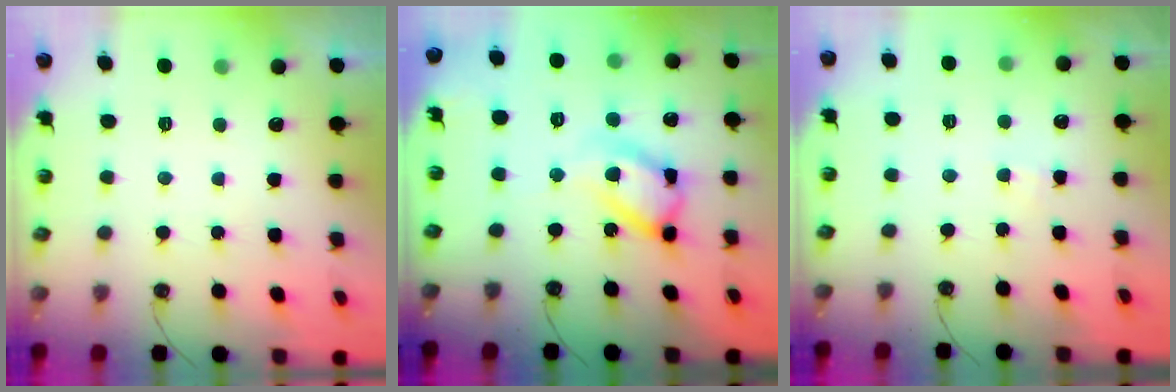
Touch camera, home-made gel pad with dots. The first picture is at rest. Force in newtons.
{"total": 17.6, "press": 17.5, "slide": 1.3}
{"total": 1.6, "press": 1.6, "slide": 0.3}